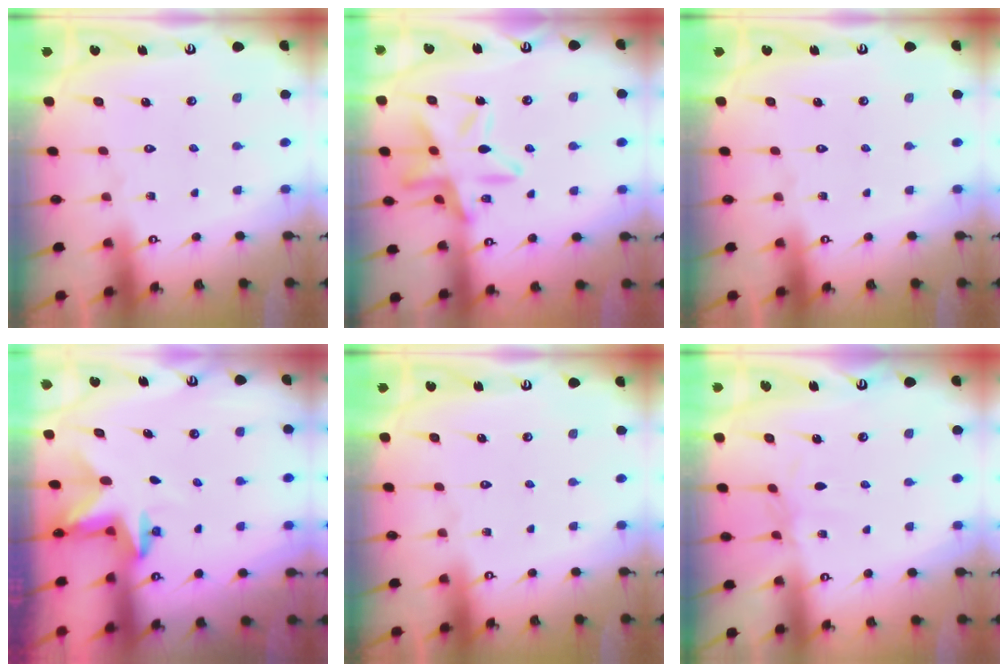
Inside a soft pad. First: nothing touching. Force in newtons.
{"total": 15.4, "press": 15.4, "slide": 1.3}
{"total": 0.0}
{"total": 2.6, "press": 2.5, "slide": 0.4}
{"total": 0.0}
{"total": 2.7, "press": 2.6, "slide": 0.5}